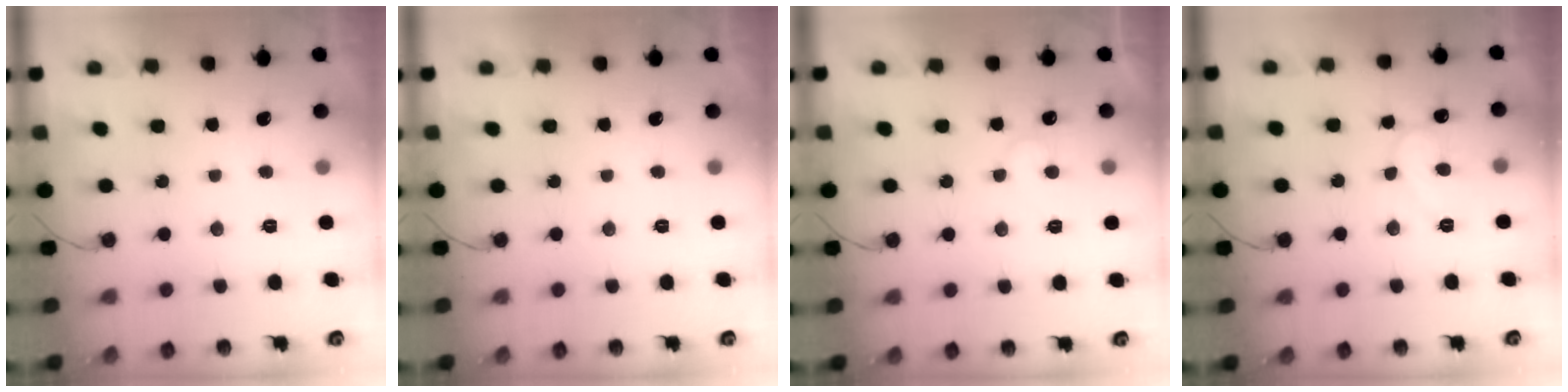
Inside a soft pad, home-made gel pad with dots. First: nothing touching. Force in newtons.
{"total": 0.0}
{"total": 6.3, "press": 6.3, "slide": 0.4}
{"total": 8.8, "press": 8.7, "slide": 0.8}